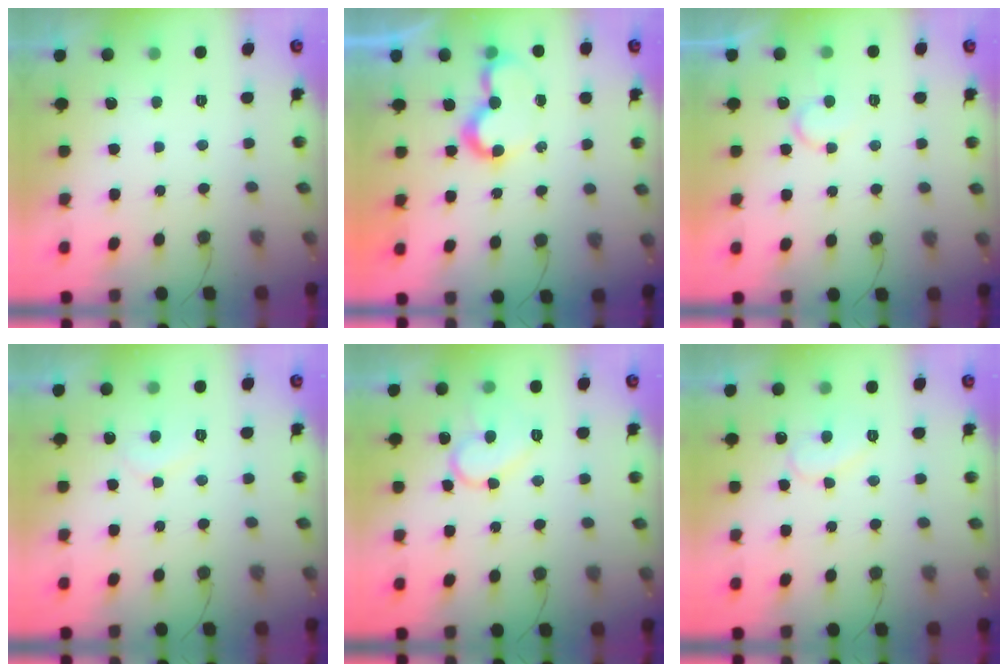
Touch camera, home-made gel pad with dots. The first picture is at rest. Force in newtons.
{"total": 8.3, "press": 8.2, "slide": 1.0}
{"total": 6.0, "press": 6.0, "slide": 0.5}
{"total": 5.7, "press": 5.7, "slide": 0.4}
{"total": 12.0, "press": 11.9, "slide": 1.0}
{"total": 8.3, "press": 8.3, "slide": 0.6}